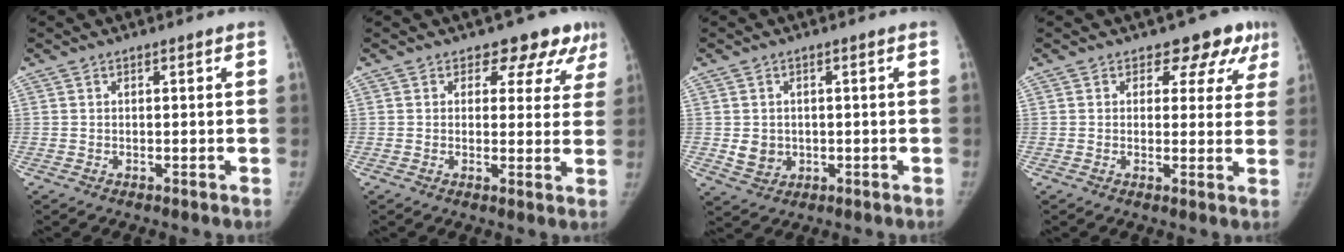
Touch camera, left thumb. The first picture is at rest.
{"total": 8.2, "force": [5.9, 5.1, 2.4], "torque": [0.022, -0.021, 0.050]}
{"total": 4.0, "force": [-0.2, 3.6, 1.8], "torque": [-0.013, 0.000, 0.009]}
{"total": 7.5, "force": [4.9, 4.9, 2.8], "torque": [0.012, -0.017, 0.041]}